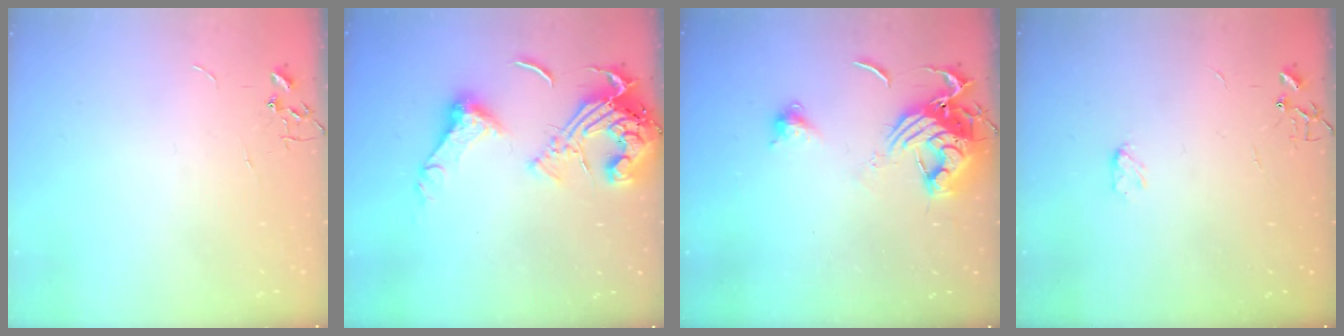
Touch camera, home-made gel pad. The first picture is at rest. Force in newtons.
{"total": 17.3, "press": 17.2, "slide": 1.8}
{"total": 13.0, "press": 13.0, "slide": 1.4}
{"total": 3.7, "press": 3.7, "slide": 0.5}